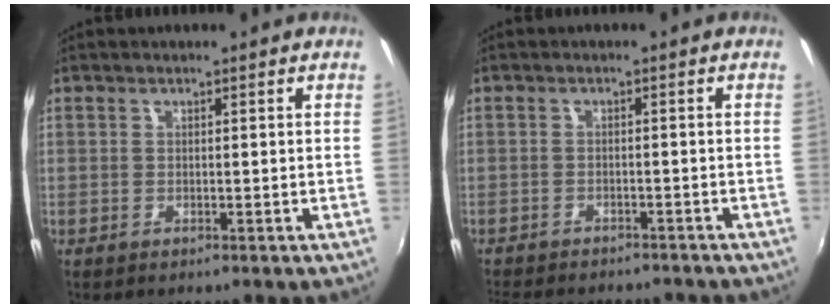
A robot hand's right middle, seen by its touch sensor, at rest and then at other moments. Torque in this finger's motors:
{"motor_torque": [0.99, -1.15, 0.13, 0.08]}